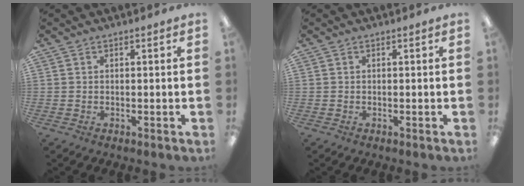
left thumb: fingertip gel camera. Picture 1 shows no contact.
{"total": 0.0}